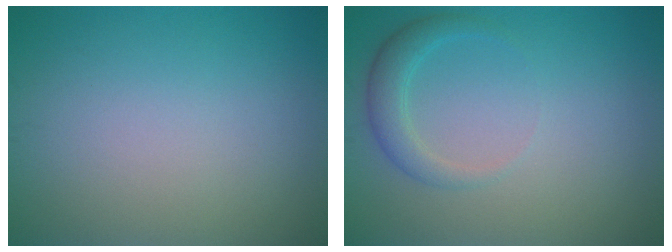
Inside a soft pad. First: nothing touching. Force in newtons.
{"total": 2.2, "press": 2.2, "slide": 0.2}